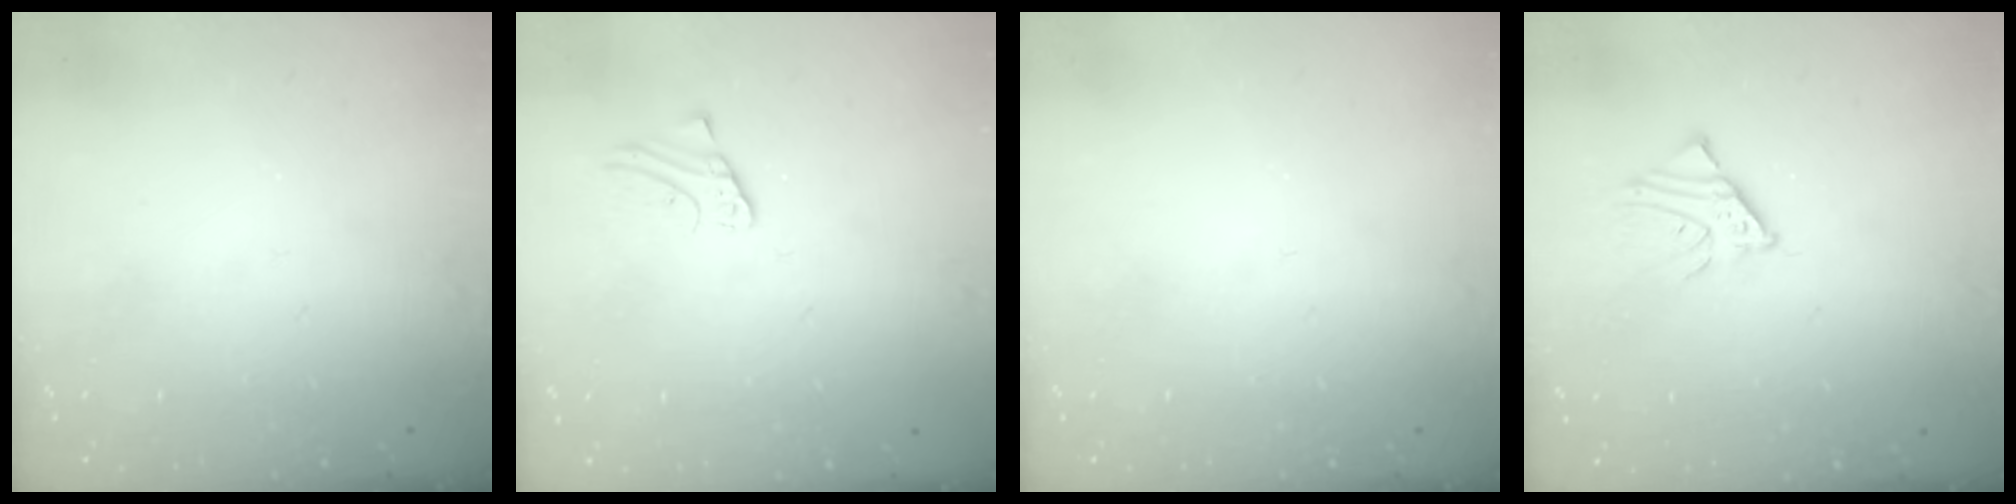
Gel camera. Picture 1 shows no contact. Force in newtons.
{"total": 1.6, "press": 1.6, "slide": 0.1}
{"total": 0.0}
{"total": 3.9, "press": 3.8, "slide": 0.4}